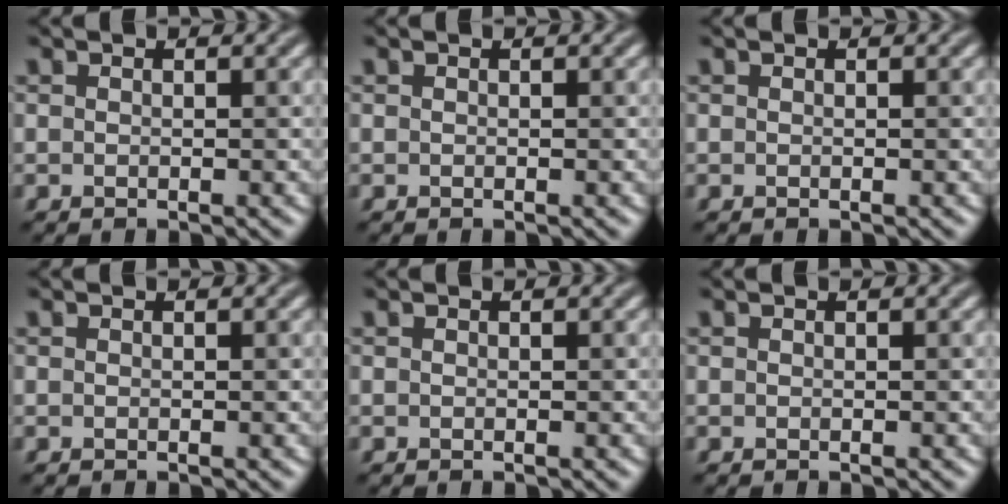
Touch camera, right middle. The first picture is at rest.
{"total": 0.0}
{"total": 0.0}
{"total": 0.0}
{"total": 0.0}
{"total": 0.0}